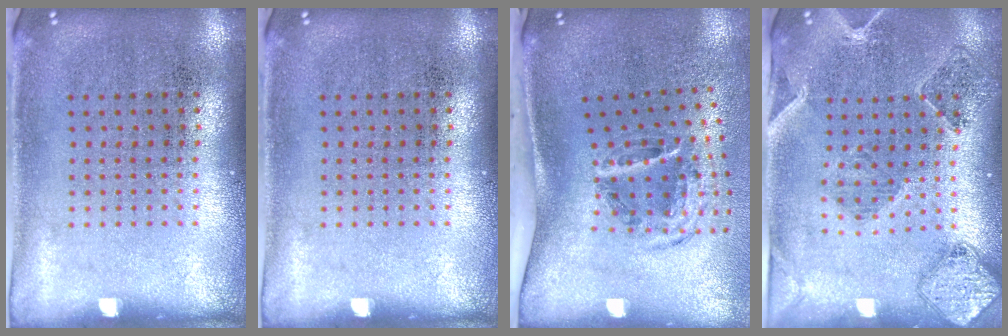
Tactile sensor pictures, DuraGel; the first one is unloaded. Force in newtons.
{"total": 0.0}
{"total": 2.0, "press": 1.2, "slide": 1.6}
{"total": 0.7, "press": 0.7, "slide": 0.3}